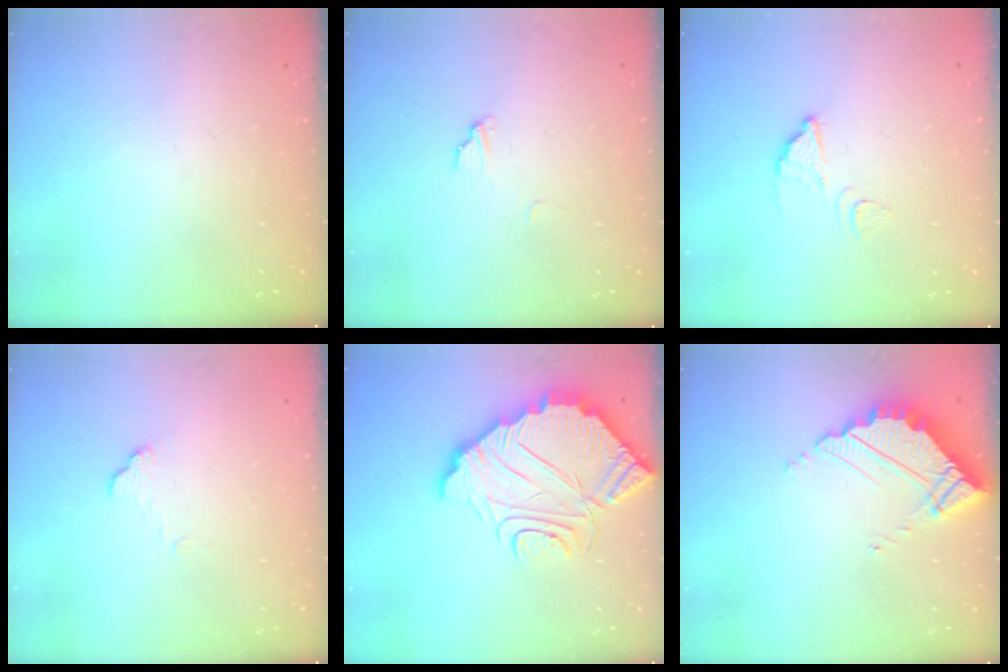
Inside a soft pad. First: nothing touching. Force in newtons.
{"total": 3.1, "press": 3.1, "slide": 0.3}
{"total": 2.5, "press": 2.5, "slide": 0.2}
{"total": 5.4, "press": 5.4, "slide": 0.4}
{"total": 12.5, "press": 12.5, "slide": 1.1}
{"total": 7.0, "press": 7.0, "slide": 0.2}